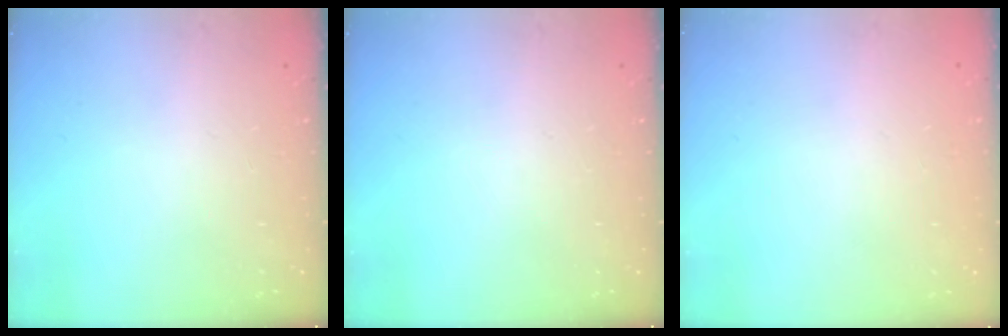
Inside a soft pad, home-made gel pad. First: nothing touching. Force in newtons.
{"total": 0.0}
{"total": 0.0}